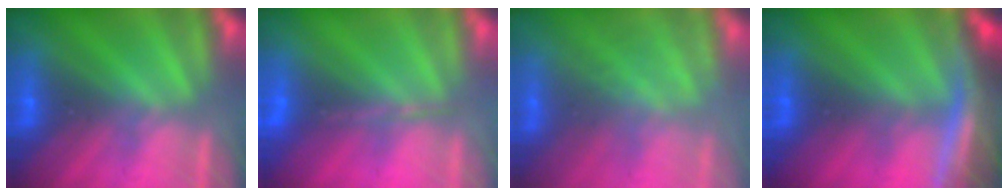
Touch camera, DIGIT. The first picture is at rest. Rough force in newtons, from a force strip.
{"total": 1.7}
{"total": 2.8}
{"total": 9.1}